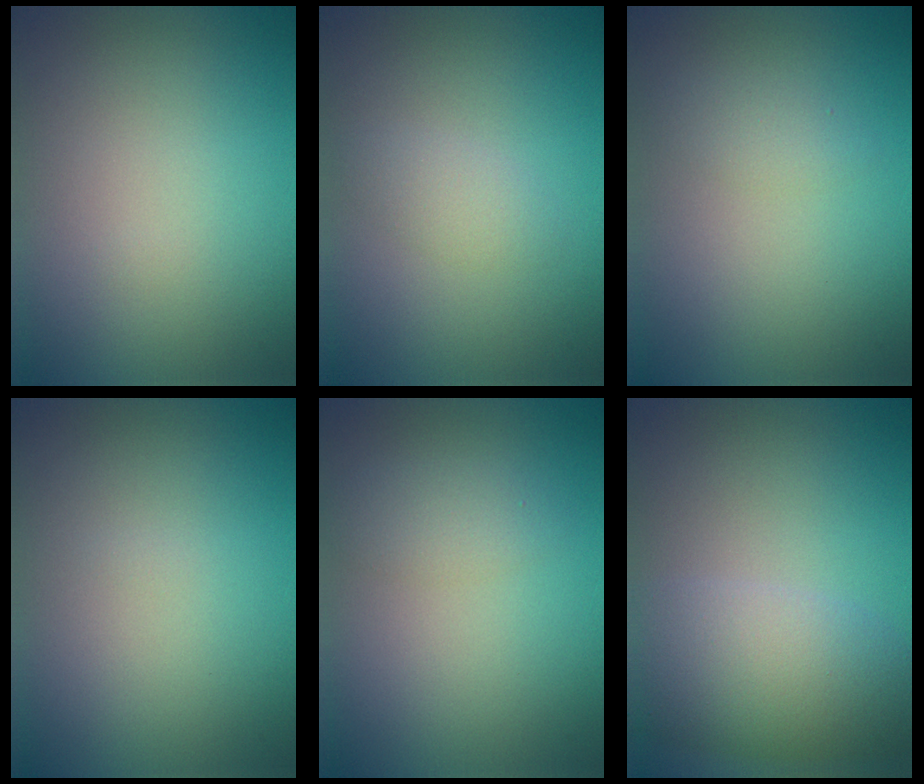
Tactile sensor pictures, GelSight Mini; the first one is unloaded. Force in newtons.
{"total": 1.5, "press": 1.5, "slide": 0.1}
{"total": 1.2, "press": 1.2, "slide": 0.1}
{"total": 0.0}
{"total": 1.7, "press": 1.7, "slide": 0.1}
{"total": 6.4, "press": 6.4, "slide": 0.3}